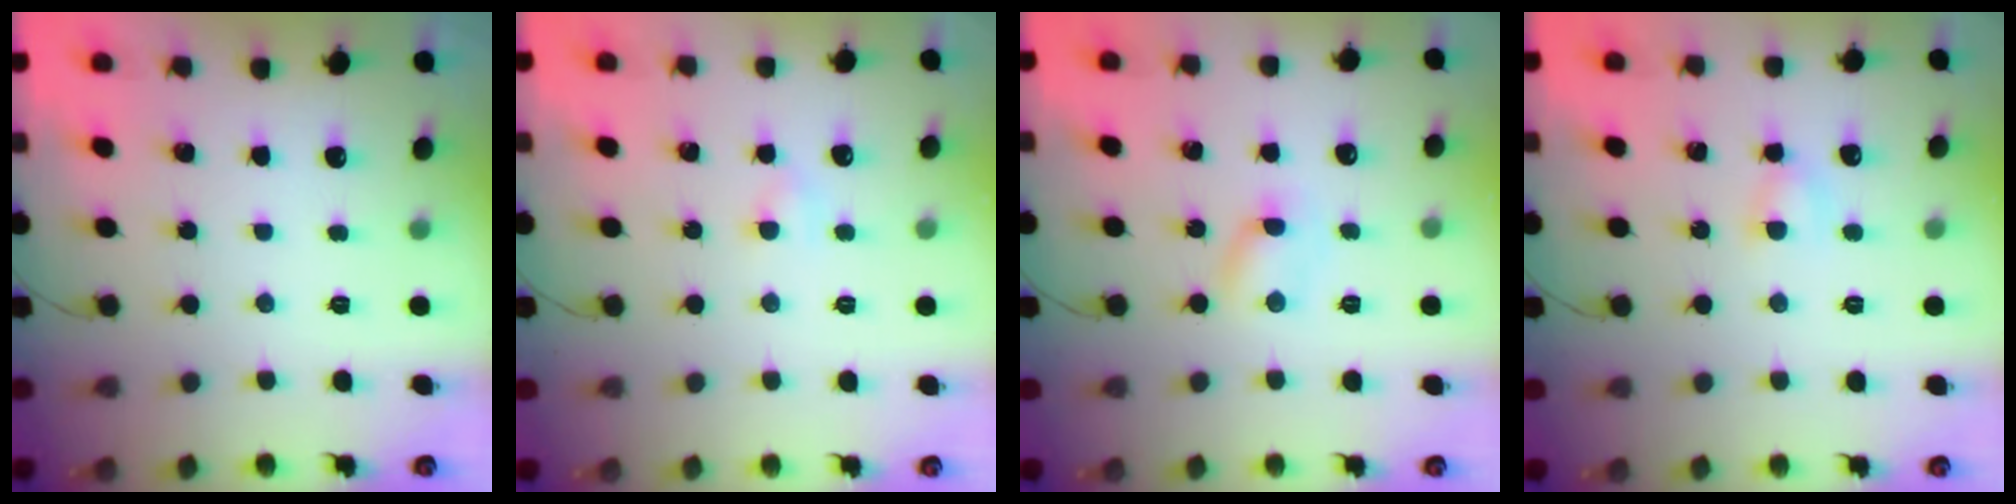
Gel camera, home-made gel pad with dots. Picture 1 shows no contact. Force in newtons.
{"total": 3.0, "press": 2.8, "slide": 1.0}
{"total": 4.3, "press": 4.1, "slide": 1.3}
{"total": 4.3, "press": 4.1, "slide": 1.3}